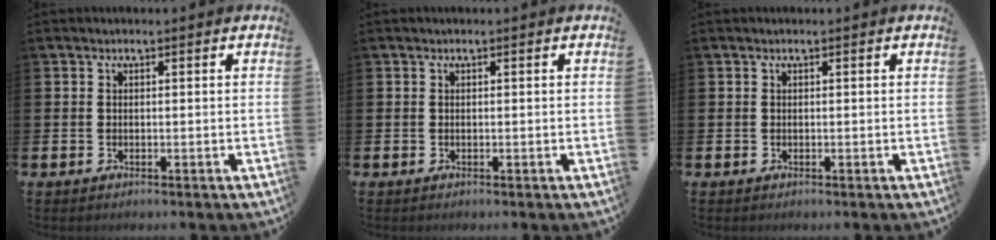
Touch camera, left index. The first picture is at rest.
{"total": 0.0}
{"total": 0.0}